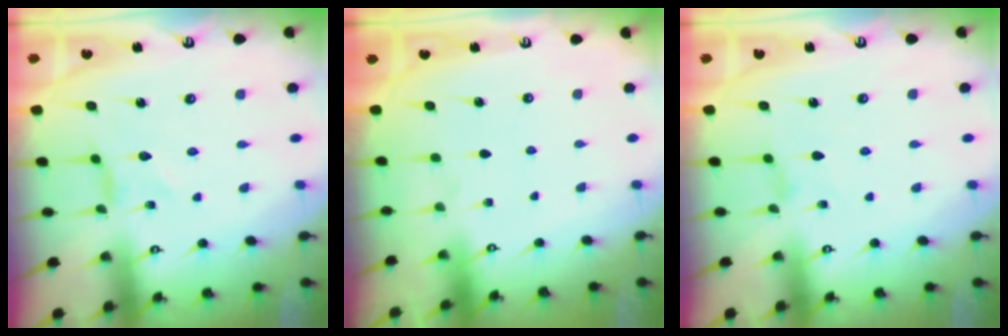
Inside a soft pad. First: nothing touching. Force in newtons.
{"total": 0.0}
{"total": 1.0, "press": 1.0, "slide": 0.1}